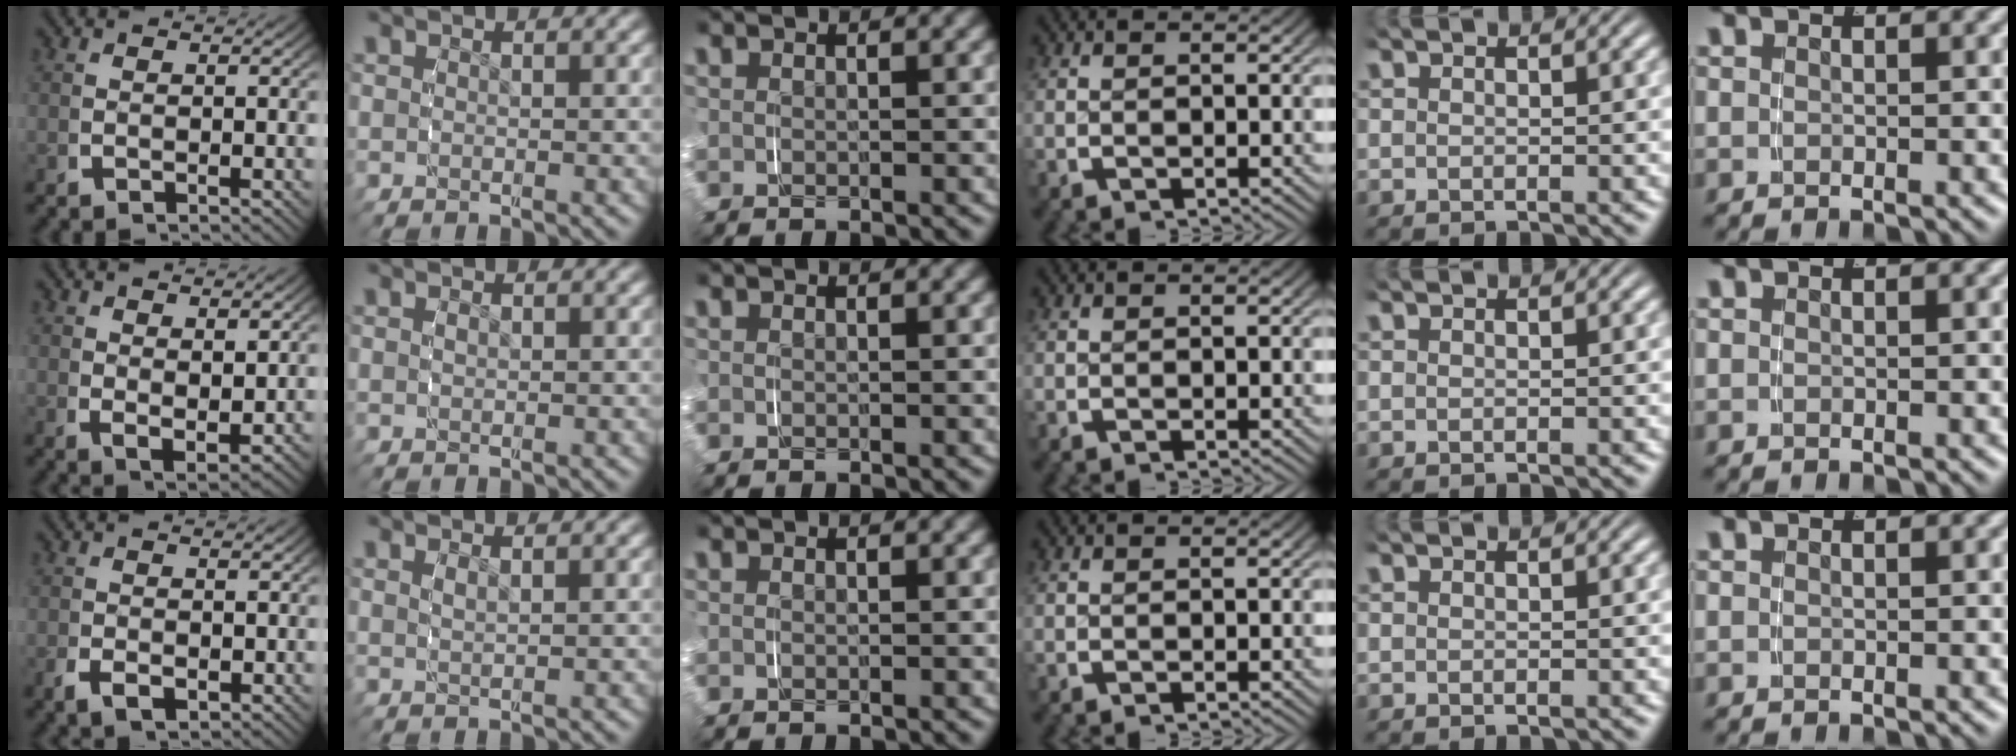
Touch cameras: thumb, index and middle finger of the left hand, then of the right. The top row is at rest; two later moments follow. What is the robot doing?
{"motion": "grasp_and_lifting", "object": "pen bag"}